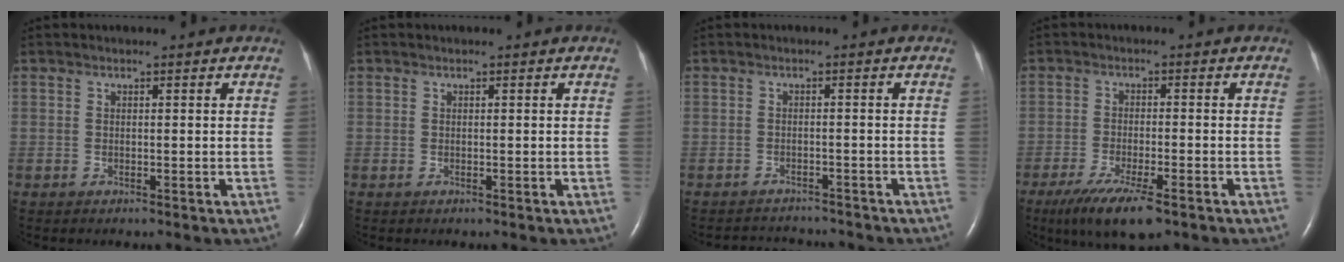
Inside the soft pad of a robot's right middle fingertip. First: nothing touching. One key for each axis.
{"total": 0.0}
{"total": 6.8, "fx": -6.6, "fy": 1.5, "fz": 1.1, "tx": -0.017, "ty": -0.001, "tz": -0.081}
{"total": 8.6, "fx": -5.6, "fy": 1.6, "fz": 6.4, "tx": -0.117, "ty": -0.021, "tz": -0.089}